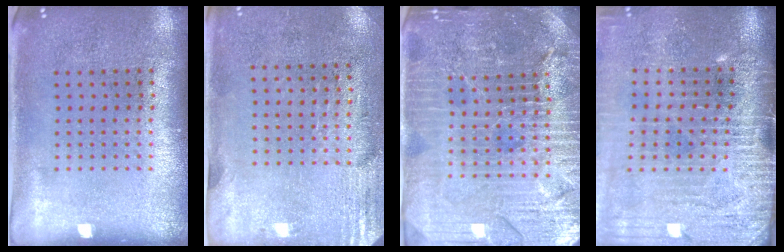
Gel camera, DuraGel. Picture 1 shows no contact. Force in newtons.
{"total": 2.8, "press": 2.5, "slide": 1.4}
{"total": 5.0, "press": 4.7, "slide": 2.0}
{"total": 4.2, "press": 3.6, "slide": 2.1}